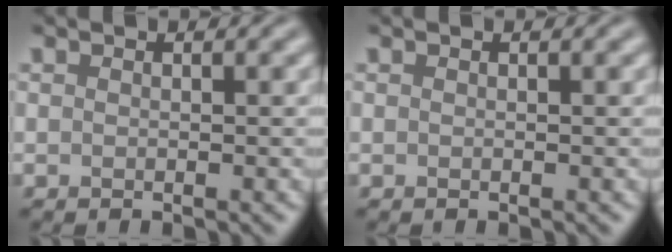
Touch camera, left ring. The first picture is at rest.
{"total": 0.0}